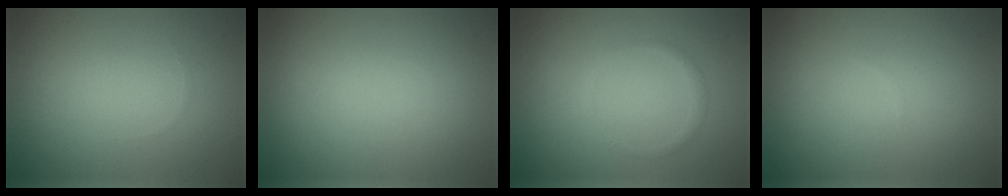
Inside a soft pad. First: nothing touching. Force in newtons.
{"total": 0.0}
{"total": 0.7, "press": 0.7, "slide": 0.0}
{"total": 0.0}